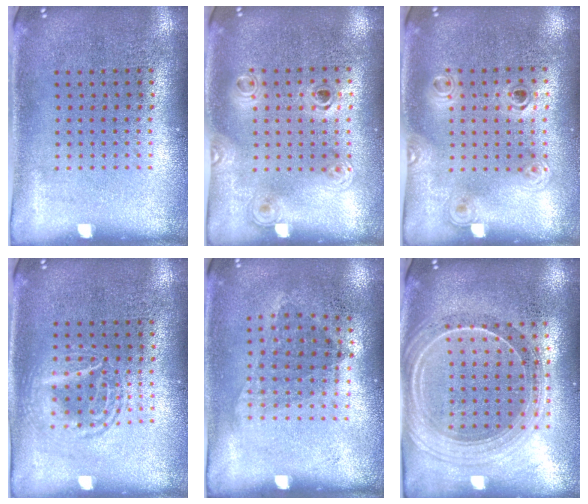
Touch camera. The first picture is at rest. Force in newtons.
{"total": 1.2, "press": 1.0, "slide": 0.7}
{"total": 1.2, "press": 1.0, "slide": 0.7}
{"total": 1.4, "press": 1.4, "slide": 0.1}
{"total": 0.9, "press": 0.7, "slide": 0.6}
{"total": 2.3, "press": 2.0, "slide": 1.2}